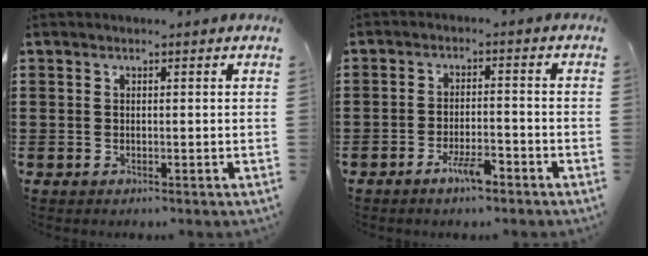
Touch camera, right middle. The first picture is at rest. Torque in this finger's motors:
{"motor_torque": [0.14, -0.18, 0.28, 0.08]}